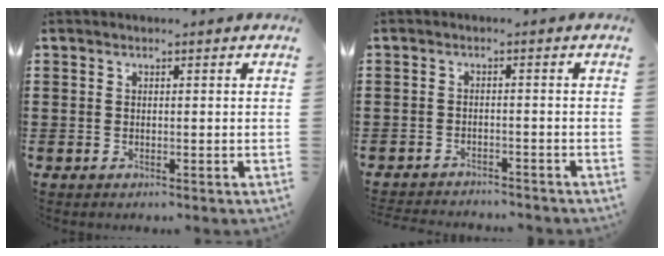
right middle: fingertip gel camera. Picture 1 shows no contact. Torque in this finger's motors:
{"motor_torque": [0.10, 0.03, 0.05, 0.07]}